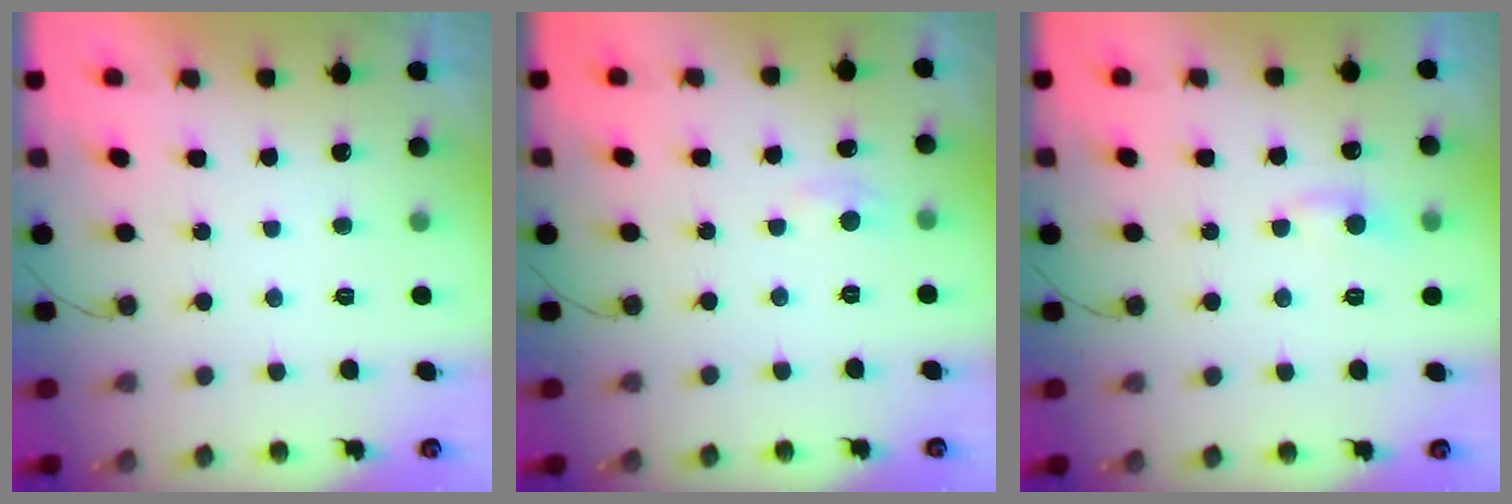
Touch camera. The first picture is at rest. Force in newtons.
{"total": 4.2, "press": 4.1, "slide": 0.7}
{"total": 4.6, "press": 4.6, "slide": 0.6}